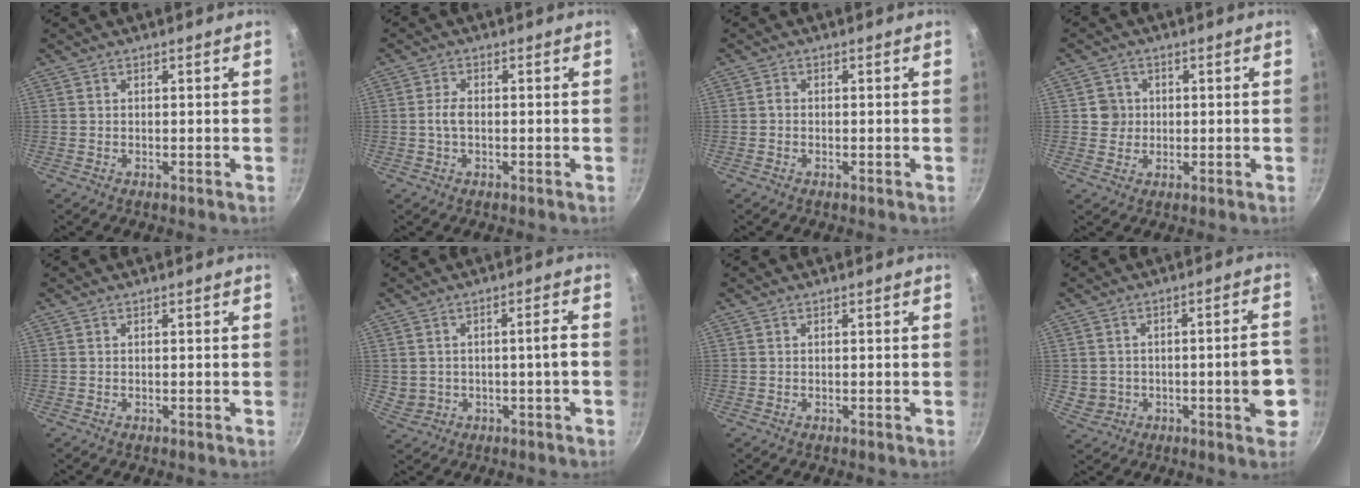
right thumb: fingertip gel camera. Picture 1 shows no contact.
{"total": 2.7, "force": [-0.3, 1.4, 2.2], "torque": [-0.045, 0.011, -0.010]}
{"total": 0.8, "force": [-0.2, 0.6, 0.4], "torque": [-0.006, 0.004, -0.007]}
{"total": 3.7, "force": [0.4, 3.6, 0.7], "torque": [0.012, 0.007, 0.002]}
{"total": 0.0}
{"total": 4.9, "force": [-0.5, 2.4, 4.3], "torque": [-0.066, 0.022, 0.013]}
{"total": 0.0}
{"total": 9.7, "force": [-1.7, 5.1, 8.1], "torque": [-0.097, 0.028, -0.008]}